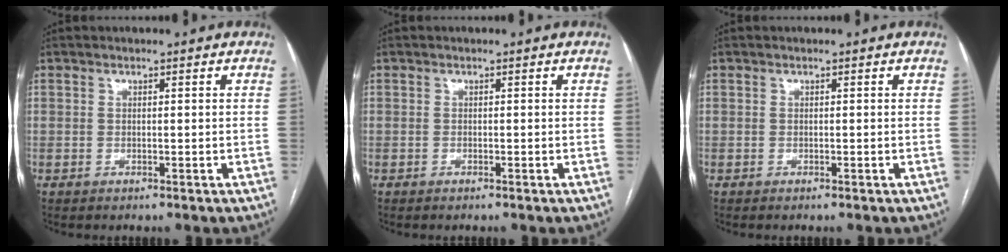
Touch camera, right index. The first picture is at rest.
{"total": 0.0}
{"total": 0.0}